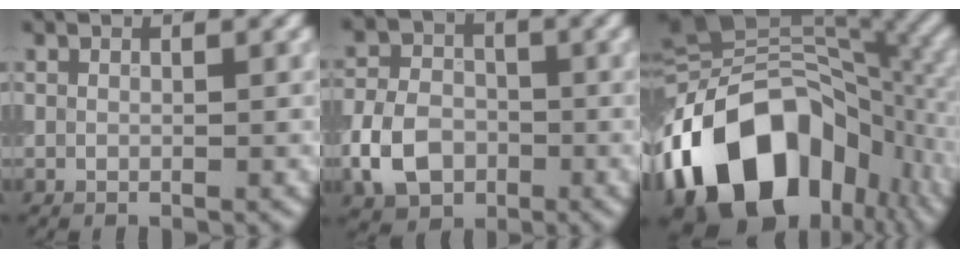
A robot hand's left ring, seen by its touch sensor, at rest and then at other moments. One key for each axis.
{"total": 5.8, "fx": -2.1, "fy": 4.3, "fz": 3.2, "tx": -0.066, "ty": 0.000, "tz": -0.048}
{"total": 18.5, "fx": -6.2, "fy": 12.5, "fz": 12.2, "tx": -0.217, "ty": 0.002, "tz": -0.110}